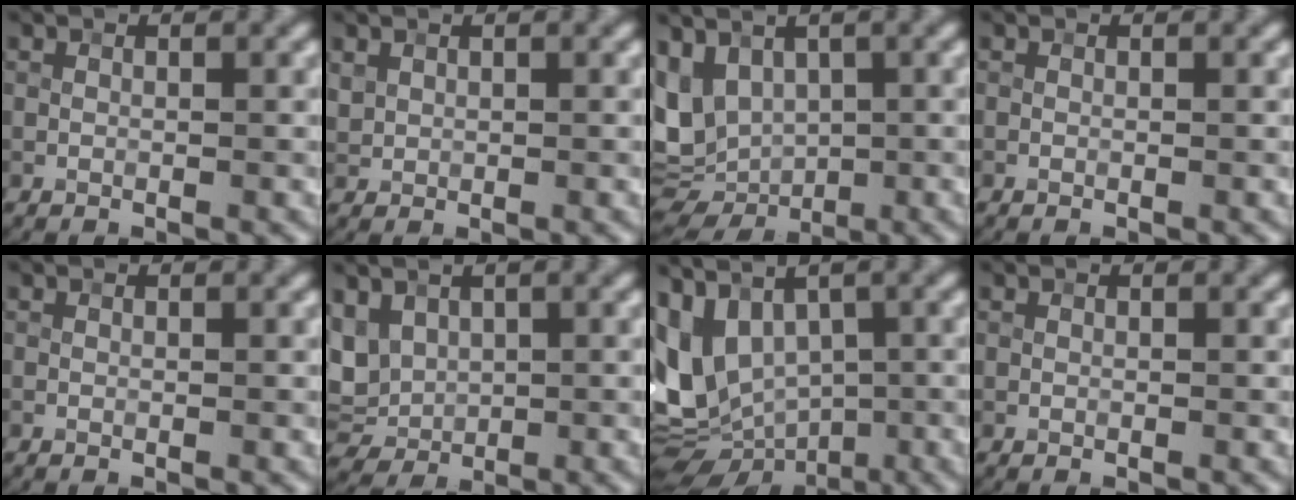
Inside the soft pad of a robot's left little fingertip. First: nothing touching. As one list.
[{"total": 1.0, "force": [0.6, 0.7, 0.2], "torque": [-0.004, -0.002, 0.016]}, {"total": 7.3, "force": [0.3, 5.3, 5.1], "torque": [-0.085, -0.006, 0.018]}, {"total": 0.0}, {"total": 0.0}, {"total": 5.0, "force": [1.3, 3.8, 3.0], "torque": [-0.078, -0.001, 0.029]}, {"total": 11.8, "force": [0.3, 8.3, 8.3], "torque": [-0.179, -0.016, 0.012]}, {"total": 0.0}]